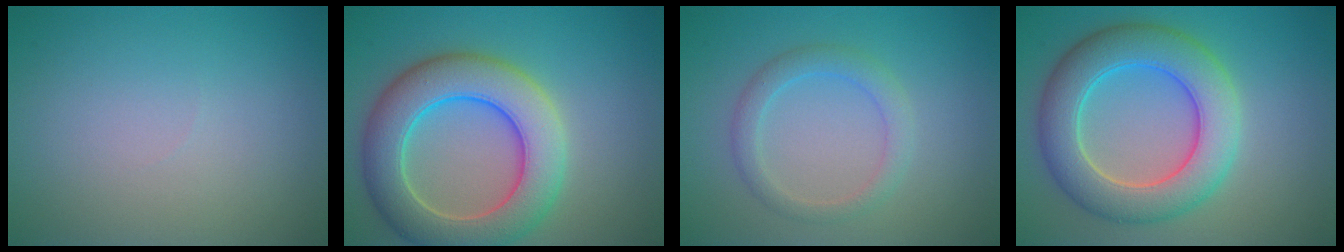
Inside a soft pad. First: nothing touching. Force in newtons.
{"total": 8.6, "press": 8.6, "slide": 0.4}
{"total": 2.4, "press": 2.4, "slide": 0.1}
{"total": 7.9, "press": 7.8, "slide": 0.6}